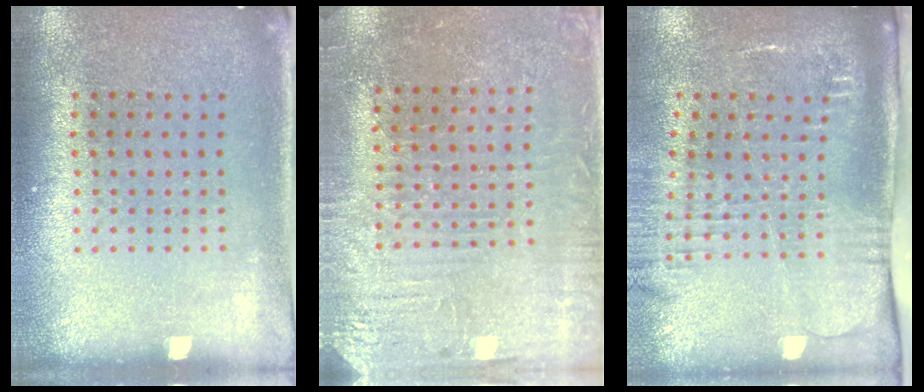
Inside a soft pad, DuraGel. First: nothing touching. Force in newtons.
{"total": 3.3, "press": 3.2, "slide": 0.5}
{"total": 2.7, "press": 2.0, "slide": 1.8}